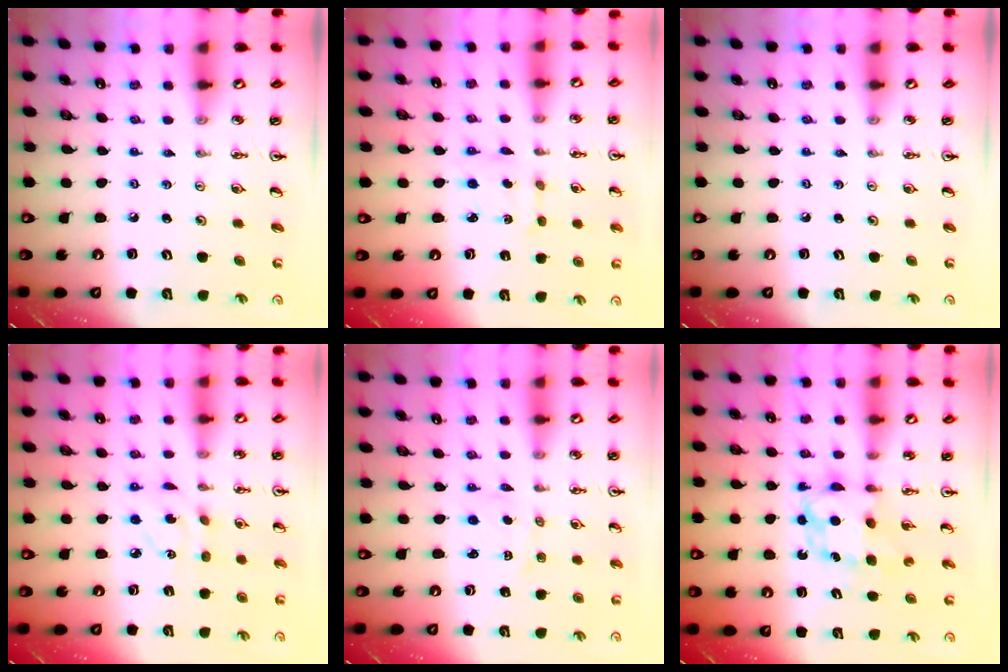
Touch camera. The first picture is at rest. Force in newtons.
{"total": 2.9, "press": 2.8, "slide": 0.6}
{"total": 0.0}
{"total": 6.3, "press": 6.3, "slide": 0.1}
{"total": 2.1, "press": 2.1, "slide": 0.3}
{"total": 6.2, "press": 6.2, "slide": 0.2}